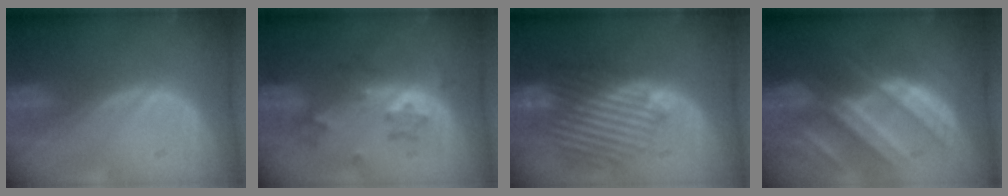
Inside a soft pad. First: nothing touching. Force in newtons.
{"total": 6.1, "press": 5.8, "slide": 1.9}
{"total": 10.2, "press": 9.7, "slide": 3.0}
{"total": 10.6, "press": 9.4, "slide": 5.0}